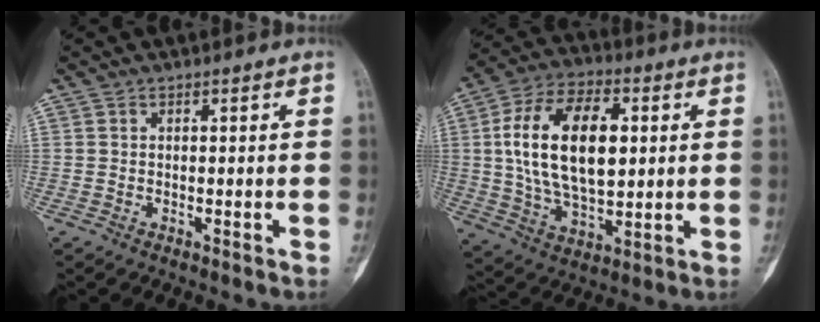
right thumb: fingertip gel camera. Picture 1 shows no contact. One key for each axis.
{"total": 20.0, "fx": 2.9, "fy": 11.1, "fz": 16.3, "tx": -0.278, "ty": 0.004, "tz": 0.052}